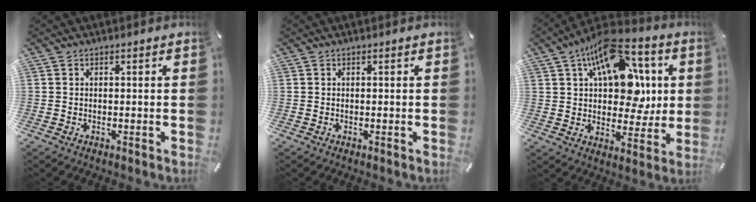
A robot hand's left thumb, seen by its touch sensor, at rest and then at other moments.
{"total": 0.0}
{"total": 18.1, "force": [7.4, 10.9, 12.4], "torque": [-0.199, -0.031, 0.132]}